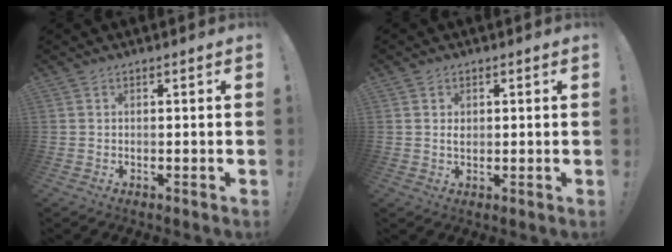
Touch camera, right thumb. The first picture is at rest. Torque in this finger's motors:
{"motor_torque": [-0.08, -0.28, 0.10, 0.49, 0.08]}